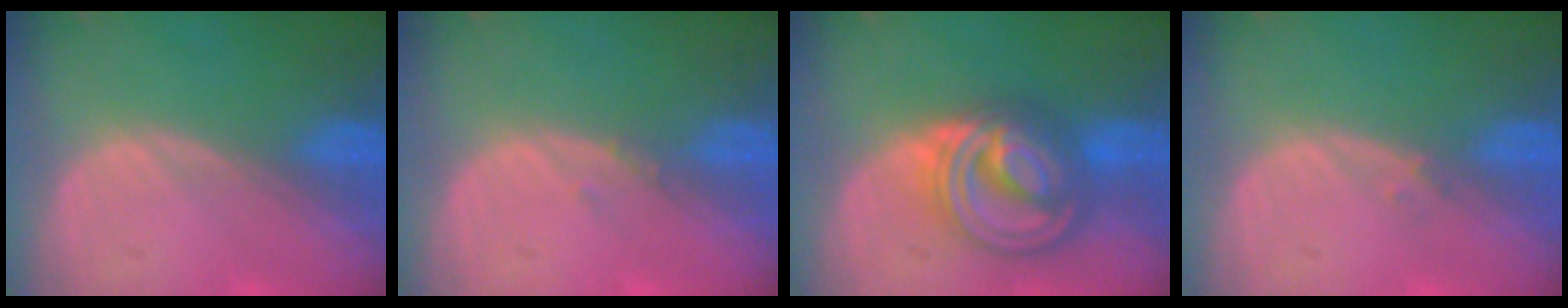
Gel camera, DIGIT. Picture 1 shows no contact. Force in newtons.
{"total": 0.7, "press": 0.7, "slide": 0.3}
{"total": 9.3, "press": 9.3, "slide": 0.7}
{"total": 0.7, "press": 0.7, "slide": 0.1}